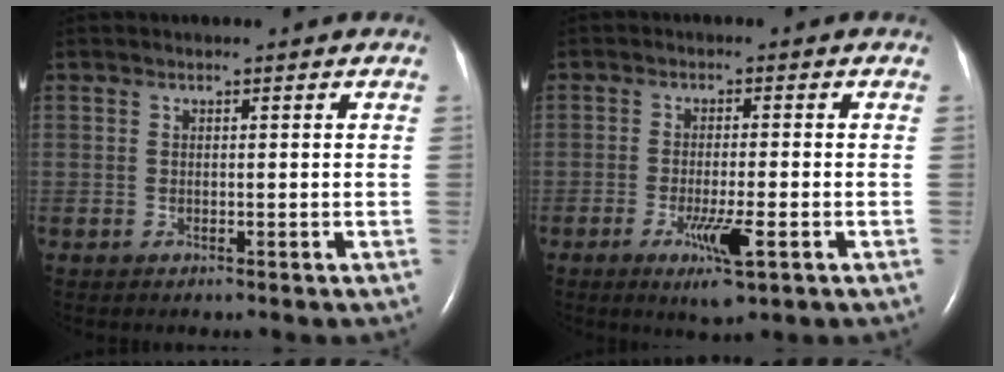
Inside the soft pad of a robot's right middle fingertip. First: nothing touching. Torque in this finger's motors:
{"motor_torque": [0.57, -0.31, 0.36, 0.07]}